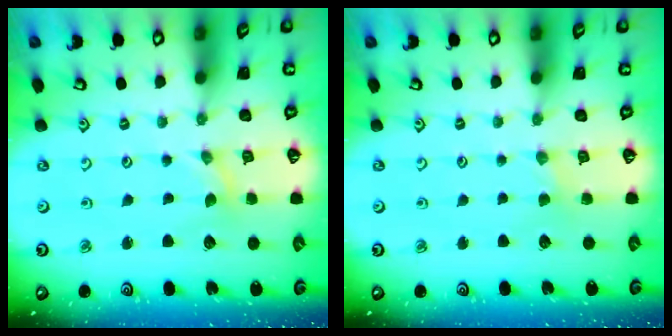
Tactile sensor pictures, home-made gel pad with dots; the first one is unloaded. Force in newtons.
{"total": 1.2, "press": 1.2, "slide": 0.3}